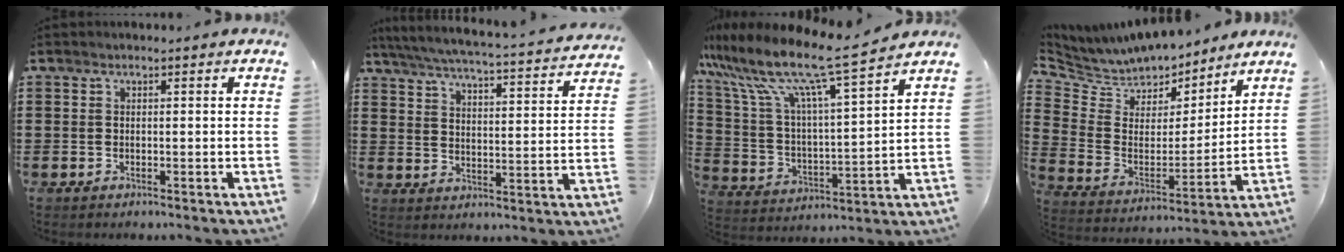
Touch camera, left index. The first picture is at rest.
{"total": 4.7, "force": [4.3, -0.4, 1.7], "torque": [-0.056, -0.036, 0.067]}
{"total": 11.7, "force": [9.7, 0.6, 6.6], "torque": [-0.167, -0.063, 0.161]}
{"total": 6.6, "force": [6.2, 2.3, -0.1], "torque": [-0.044, -0.049, 0.108]}